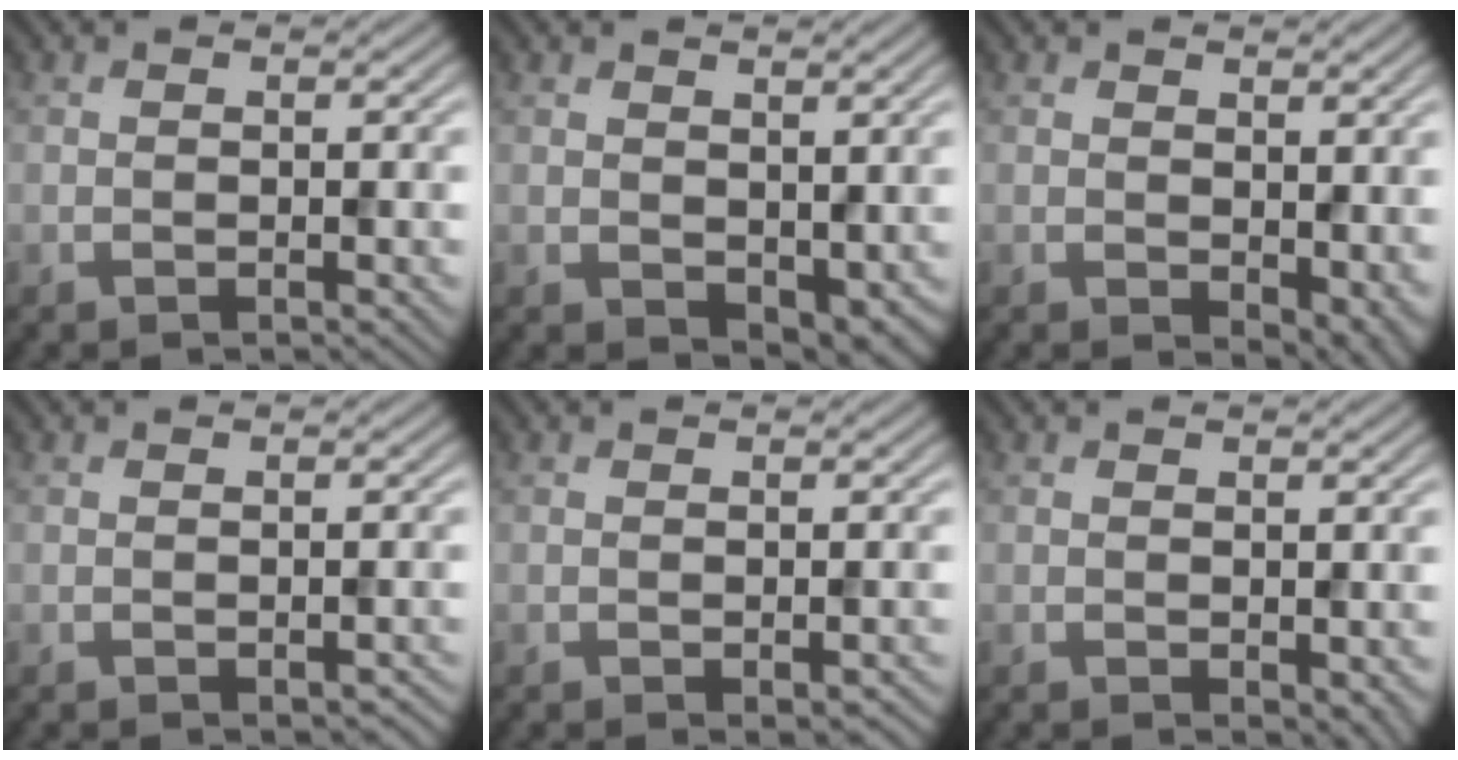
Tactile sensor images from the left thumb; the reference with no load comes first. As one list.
[{"total": 3.4, "force": [1.1, 2.2, 2.3], "torque": [-0.042, -0.012, 0.026]}, {"total": 4.9, "force": [-0.1, 3.2, 3.8], "torque": [-0.059, -0.021, 0.012]}, {"total": 1.1, "force": [-0.6, 0.4, 0.8], "torque": [-0.011, -0.006, -0.005]}, {"total": 1.5, "force": [-0.7, 0.4, 1.2], "torque": [-0.020, -0.007, -0.009]}, {"total": 1.9, "force": [-0.3, 1.1, 1.6], "torque": [-0.022, -0.010, 0.000]}]